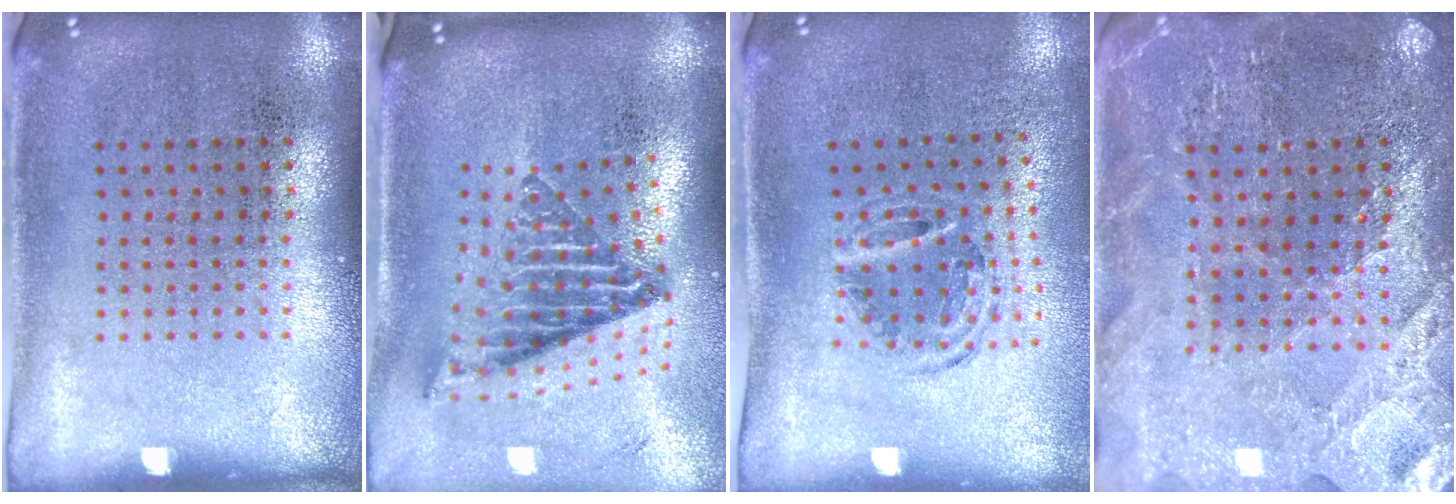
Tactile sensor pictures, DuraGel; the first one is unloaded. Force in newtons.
{"total": 2.3, "press": 1.5, "slide": 1.7}
{"total": 1.0, "press": 0.9, "slide": 0.1}
{"total": 2.7, "press": 2.7, "slide": 0.3}